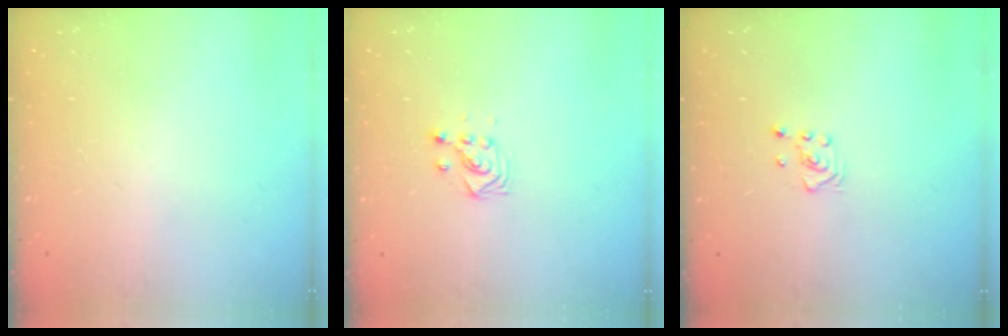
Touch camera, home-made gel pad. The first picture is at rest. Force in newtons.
{"total": 2.9, "press": 2.9, "slide": 0.4}
{"total": 2.8, "press": 2.6, "slide": 1.0}